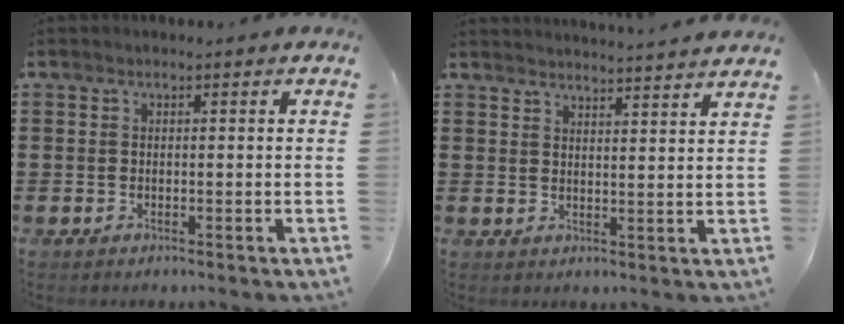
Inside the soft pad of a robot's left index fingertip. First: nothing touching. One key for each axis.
{"total": 3.4, "fx": 3.3, "fy": -0.9, "fz": 0.1, "tx": -0.011, "ty": -0.020, "tz": 0.059}